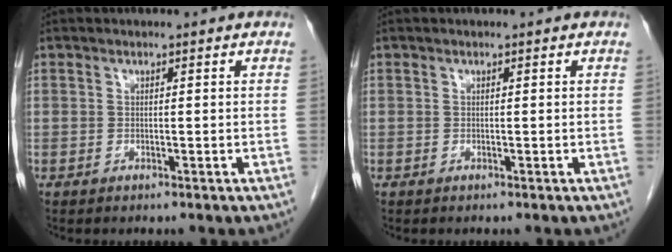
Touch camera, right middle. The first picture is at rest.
{"total": 0.0}